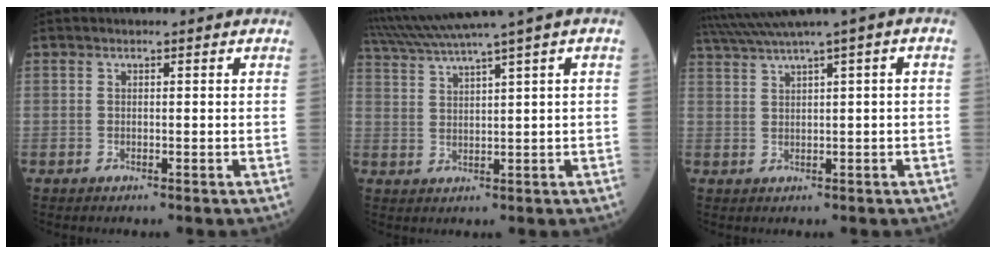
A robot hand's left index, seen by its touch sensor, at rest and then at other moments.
{"total": 8.5, "force": [6.7, -2.4, 4.7], "torque": [-0.085, 0.021, 0.121]}
{"total": 5.9, "force": [3.8, -1.2, 4.4], "torque": [-0.090, 0.024, 0.074]}